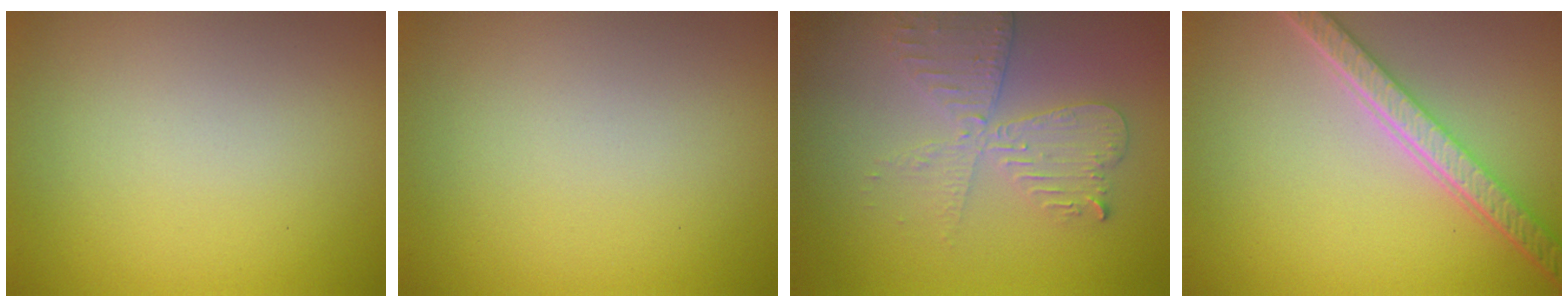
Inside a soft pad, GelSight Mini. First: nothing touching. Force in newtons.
{"total": 0.0}
{"total": 4.2, "press": 3.6, "slide": 2.2}
{"total": 5.5, "press": 4.1, "slide": 3.6}